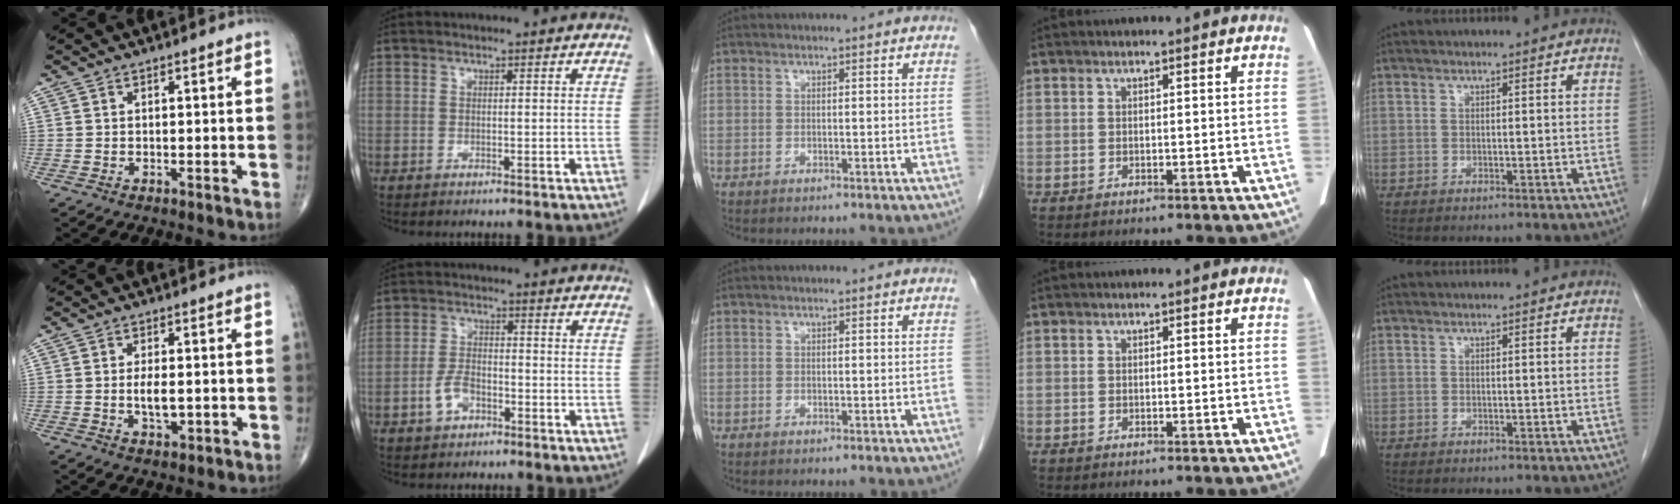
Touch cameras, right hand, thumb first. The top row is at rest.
{"thumb": {"total": 4.3, "force": [-0.5, 2.1, 3.7], "torque": [-0.064, -0.004, -0.008]}, "index": {"total": 4.5, "force": [-2.3, 2.7, 2.8], "torque": [-0.060, 0.007, -0.040]}}